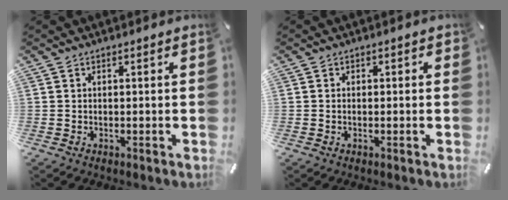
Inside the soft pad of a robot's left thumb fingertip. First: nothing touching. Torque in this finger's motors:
{"motor_torque": [-0.12, -0.65, -0.30, -0.16, -0.04]}